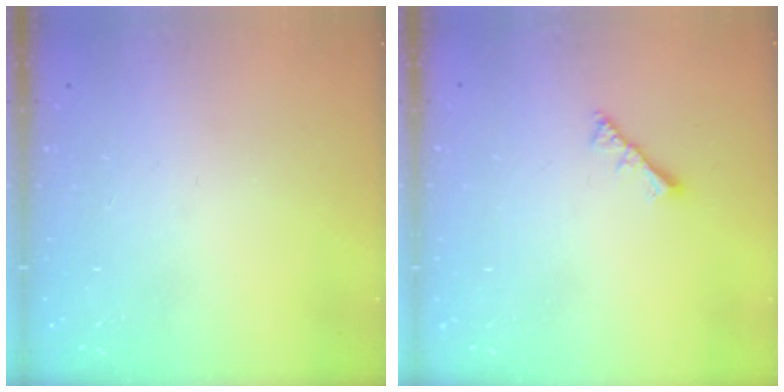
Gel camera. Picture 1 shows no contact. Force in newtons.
{"total": 2.8, "press": 2.8, "slide": 0.6}